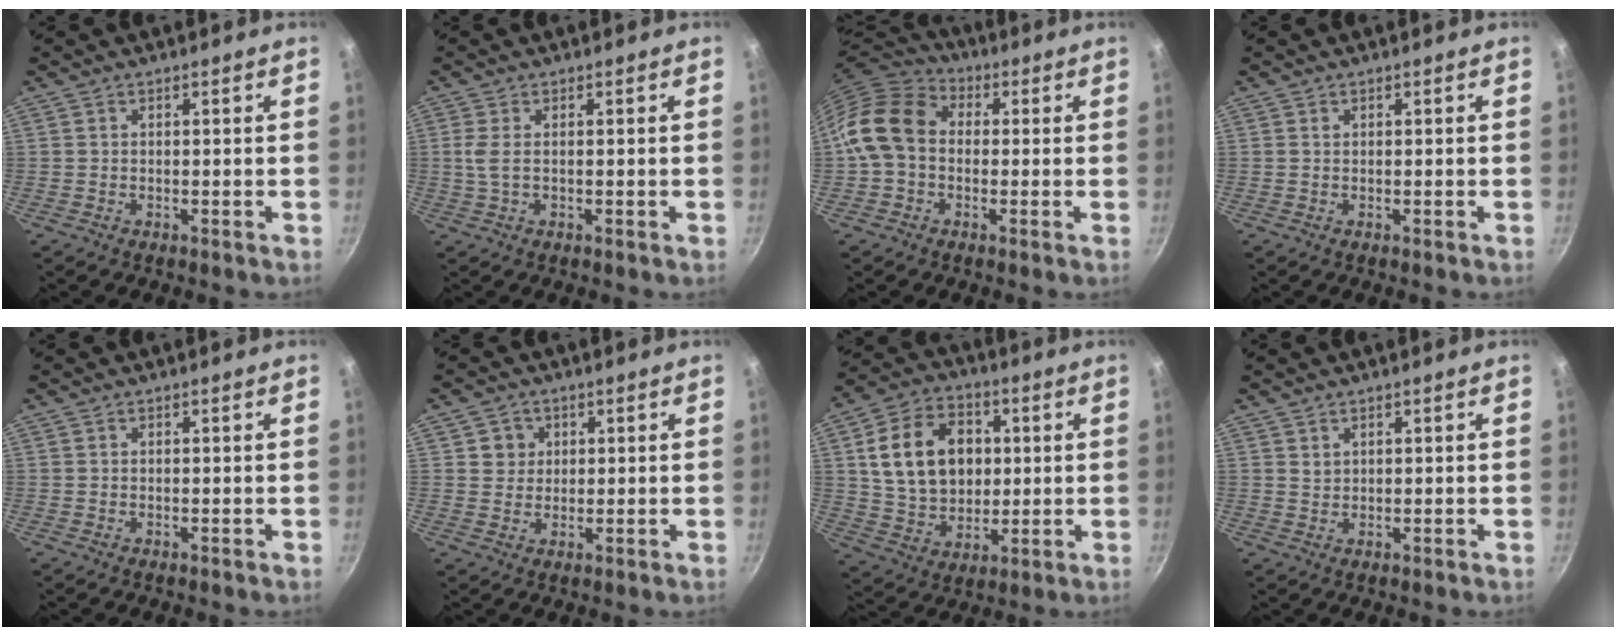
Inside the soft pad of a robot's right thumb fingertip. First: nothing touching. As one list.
[{"total": 2.9, "force": [0.3, 1.2, 2.6], "torque": [-0.060, 0.000, 0.004]}, {"total": 12.3, "force": [0.1, 9.6, 7.8], "torque": [-0.119, 0.029, -0.019]}, {"total": 0.5, "force": [0.2, 0.4, 0.2], "torque": [-0.002, 0.000, 0.003]}, {"total": 0.0}, {"total": 3.9, "force": [1.1, 3.6, 0.7], "torque": [0.018, 0.005, 0.015]}, {"total": 17.5, "force": [2.9, 13.2, 11.2], "torque": [-0.171, 0.005, 0.054]}, {"total": 1.2, "force": [0.9, 0.8, 0.4], "torque": [-0.003, -0.003, 0.016]}]